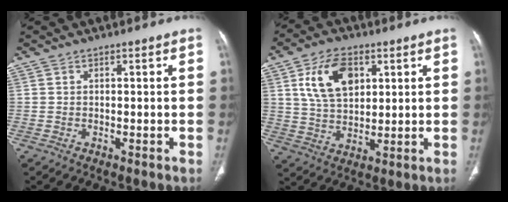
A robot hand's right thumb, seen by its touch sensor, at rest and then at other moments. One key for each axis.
{"total": 11.7, "fx": 4.2, "fy": 7.3, "fz": 8.2, "tx": -0.129, "ty": -0.010, "tz": 0.081}